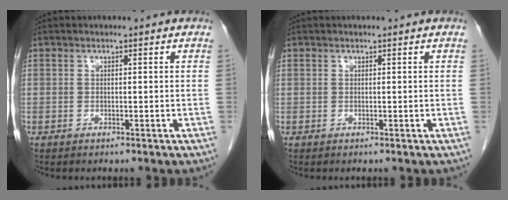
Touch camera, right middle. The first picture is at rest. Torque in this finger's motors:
{"motor_torque": [0.00, 0.00, 0.00, 0.00]}